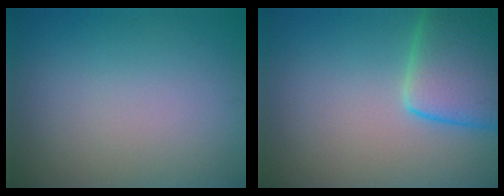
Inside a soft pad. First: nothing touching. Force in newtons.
{"total": 6.9, "press": 6.9, "slide": 0.3}